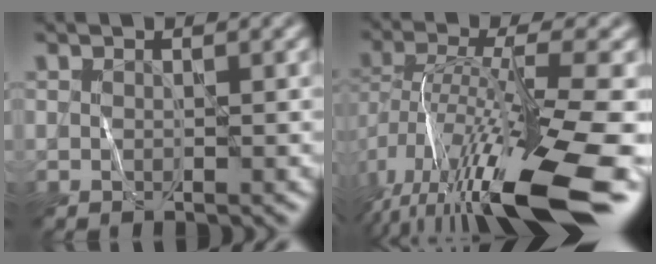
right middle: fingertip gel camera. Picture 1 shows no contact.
{"total": 14.1, "force": [-7.0, 3.2, 11.8], "torque": [-0.221, -0.003, -0.107]}